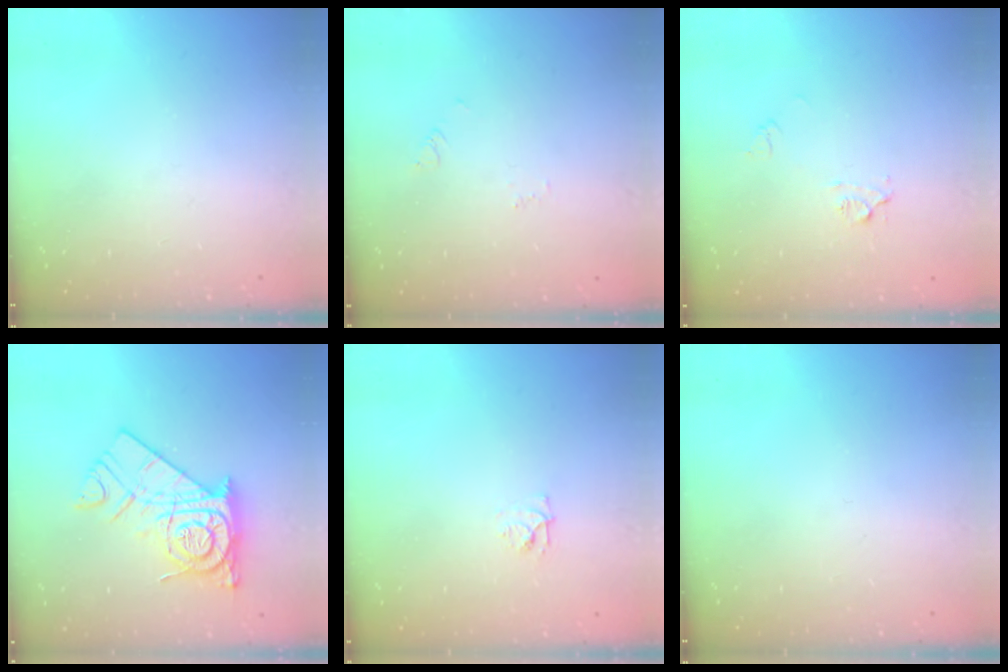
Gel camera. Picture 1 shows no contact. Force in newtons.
{"total": 2.7, "press": 2.7, "slide": 0.2}
{"total": 6.0, "press": 5.9, "slide": 0.5}
{"total": 15.0, "press": 14.9, "slide": 1.1}
{"total": 4.4, "press": 4.3, "slide": 0.5}
{"total": 0.0}